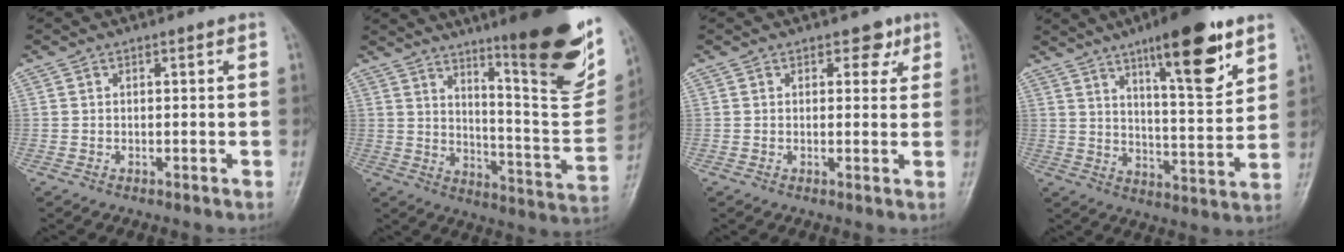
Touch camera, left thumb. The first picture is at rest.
{"total": 24.4, "force": [14.5, 4.4, 19.1], "torque": [-0.238, -0.077, 0.218]}
{"total": 3.1, "force": [1.7, 2.0, 1.6], "torque": [0.003, -0.006, 0.018]}
{"total": 16.5, "force": [9.7, 4.2, 12.7], "torque": [-0.165, -0.054, 0.151]}